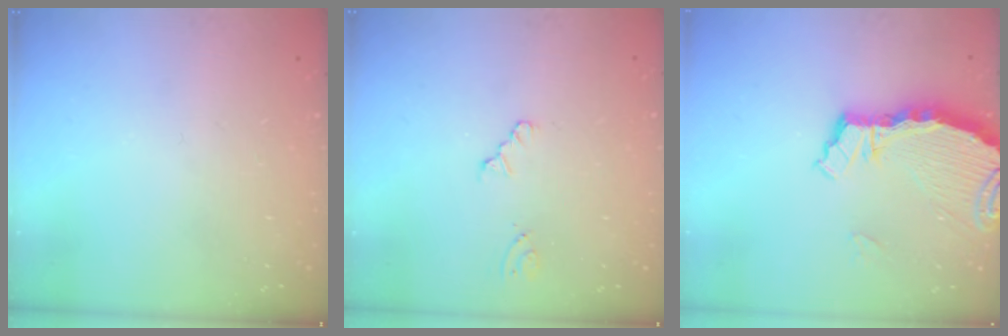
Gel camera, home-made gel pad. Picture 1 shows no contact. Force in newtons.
{"total": 0.0}
{"total": 7.2, "press": 7.2, "slide": 0.8}